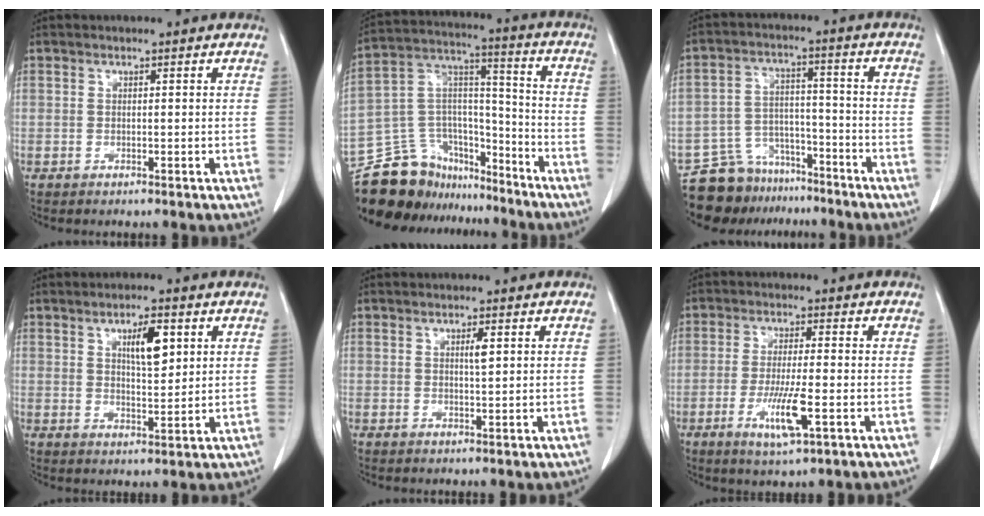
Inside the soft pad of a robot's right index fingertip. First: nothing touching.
{"total": 18.6, "force": [-16.1, 8.0, 4.6], "torque": [-0.091, 0.062, -0.265]}
{"total": 10.1, "force": [-8.4, 5.4, 1.5], "torque": [-0.028, 0.032, -0.138]}
{"total": 6.0, "force": [2.4, 1.7, 5.2], "torque": [-0.089, 0.000, 0.043]}
{"total": 1.7, "force": [0.6, 0.2, 1.6], "torque": [-0.030, -0.001, 0.009]}
{"total": 7.4, "force": [-2.6, 0.6, 6.9], "torque": [-0.130, -0.016, -0.043]}